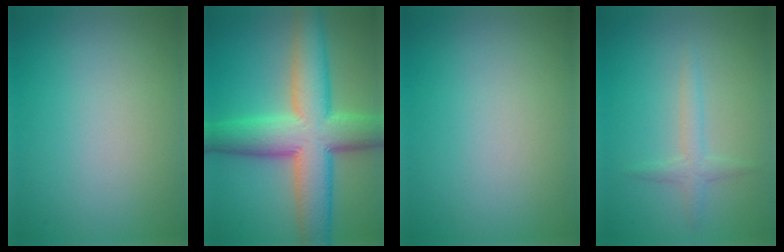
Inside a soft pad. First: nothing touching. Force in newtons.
{"total": 11.0, "press": 11.0, "slide": 0.3}
{"total": 0.0}
{"total": 1.7, "press": 1.7, "slide": 0.0}